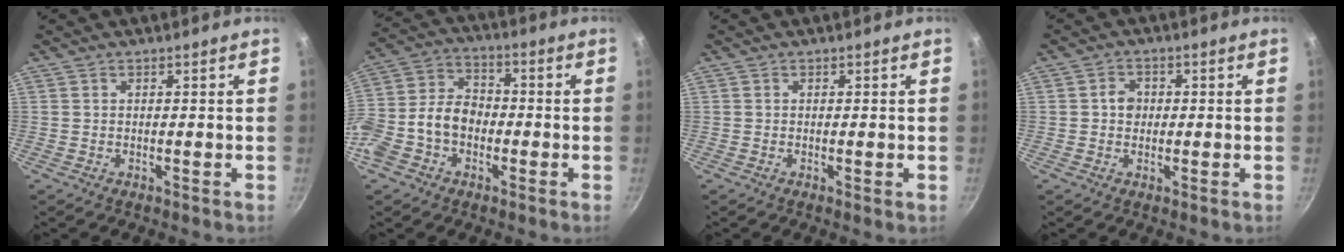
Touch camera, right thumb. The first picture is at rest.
{"total": 12.5, "force": [-3.2, 9.1, 7.9], "torque": [-0.134, 0.046, -0.072]}
{"total": 0.6, "force": [-0.1, 0.1, 0.6], "torque": [-0.011, -0.002, -0.003]}
{"total": 3.0, "force": [0.1, 2.5, 1.5], "torque": [-0.008, 0.007, -0.002]}